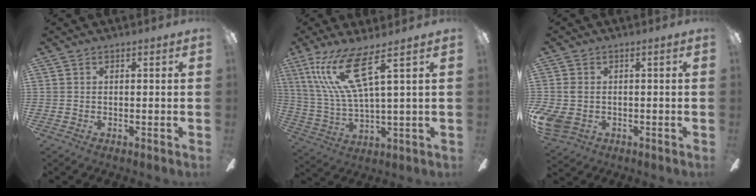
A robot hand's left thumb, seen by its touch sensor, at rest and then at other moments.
{"total": 15.1, "force": [7.4, 3.3, 12.7], "torque": [-0.267, -0.016, 0.126]}
{"total": 4.9, "force": [-1.4, 3.7, 3.0], "torque": [-0.077, 0.004, -0.028]}